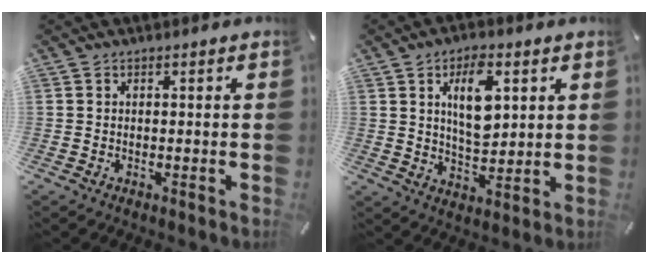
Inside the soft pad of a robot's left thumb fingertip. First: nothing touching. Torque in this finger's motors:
{"motor_torque": [0.80, 2.12, 0.50, -0.20, 0.46]}